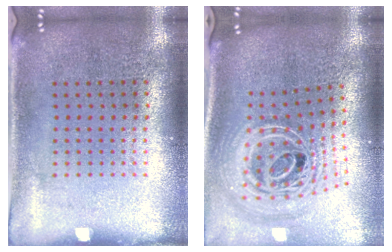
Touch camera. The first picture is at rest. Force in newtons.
{"total": 2.8, "press": 1.9, "slide": 2.0}